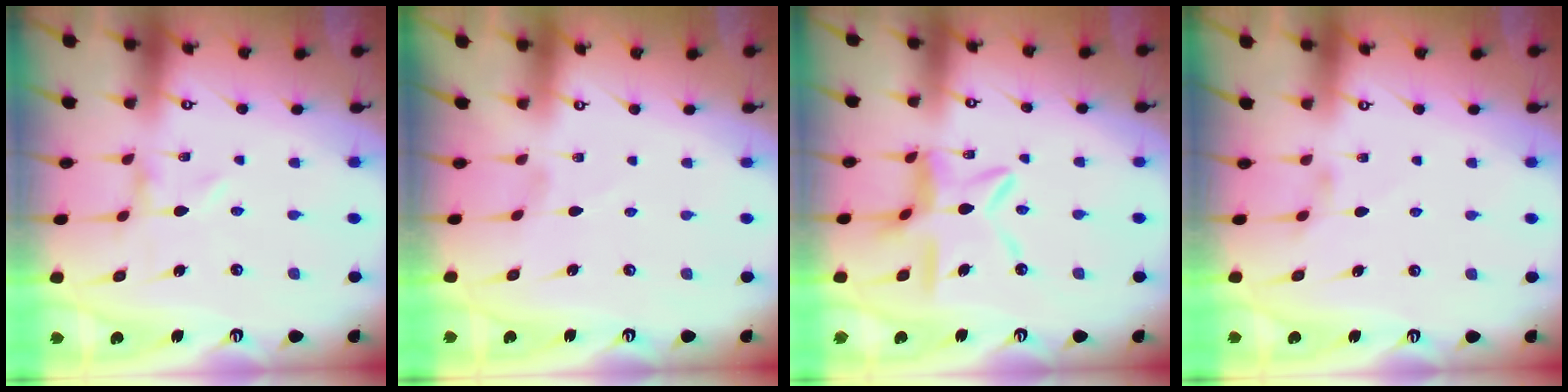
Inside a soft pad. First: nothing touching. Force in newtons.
{"total": 1.1, "press": 1.1, "slide": 0.1}
{"total": 12.7, "press": 12.6, "slide": 1.3}
{"total": 1.3, "press": 1.2, "slide": 0.3}